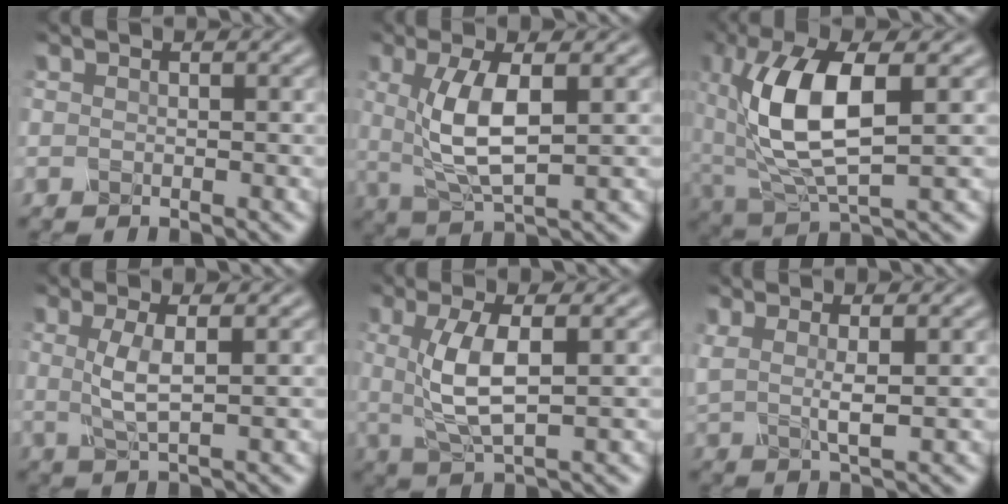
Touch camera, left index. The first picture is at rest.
{"total": 6.2, "force": [0.8, 2.1, 5.8], "torque": [-0.120, -0.005, 0.019]}
{"total": 9.7, "force": [1.4, 4.1, 8.6], "torque": [-0.181, 0.000, 0.027]}
{"total": 3.0, "force": [0.6, 0.6, 2.9], "torque": [-0.064, -0.002, 0.013]}
{"total": 5.3, "force": [0.7, 1.6, 5.0], "torque": [-0.104, -0.001, 0.018]}
{"total": 2.7, "force": [1.0, 0.6, 2.5], "torque": [-0.055, -0.006, 0.021]}